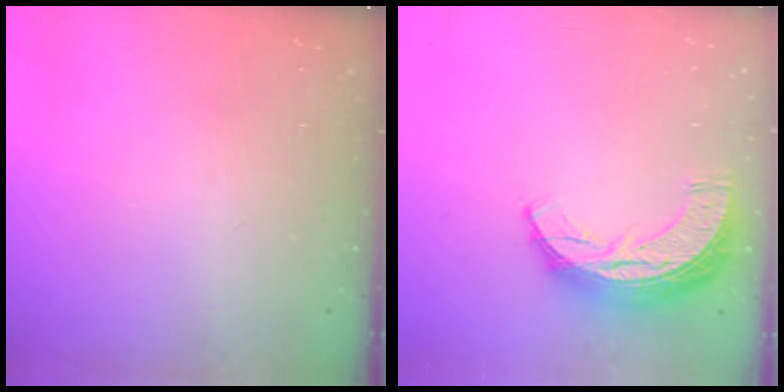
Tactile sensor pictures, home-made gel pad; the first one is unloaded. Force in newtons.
{"total": 11.3, "press": 11.2, "slide": 0.7}